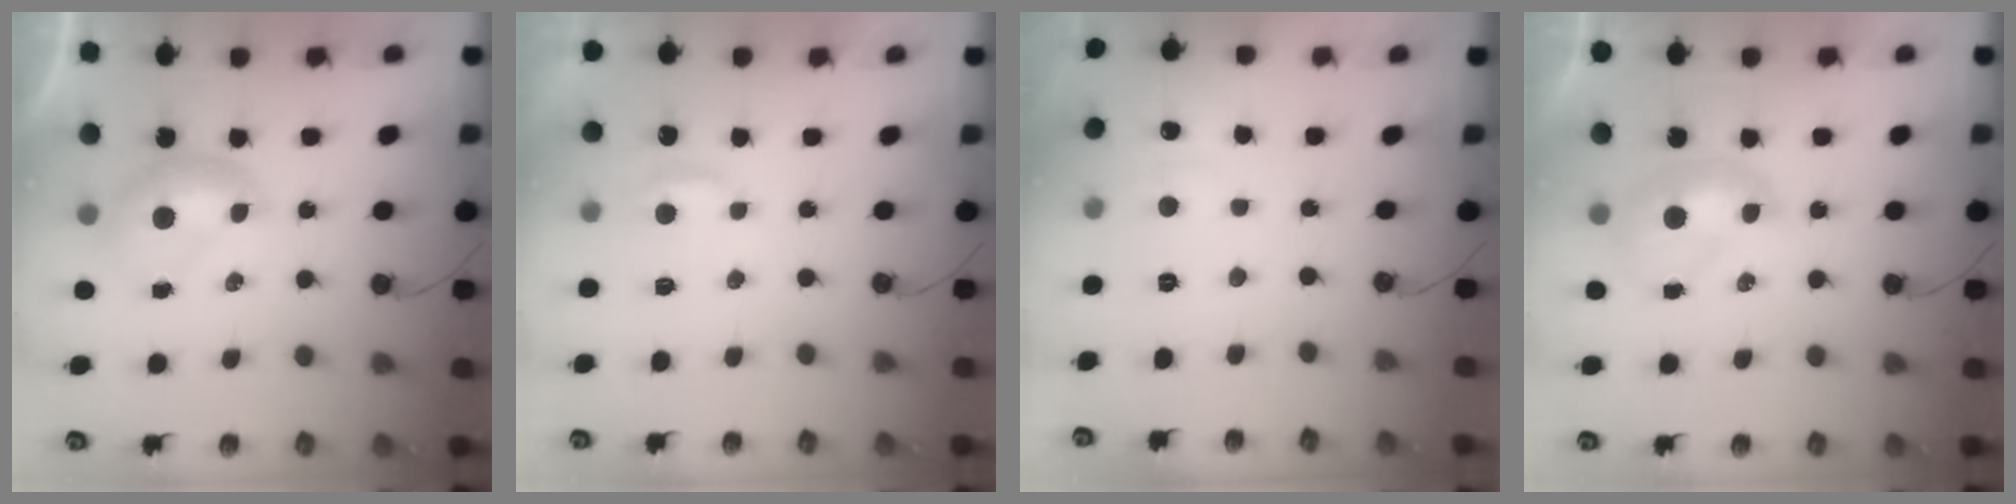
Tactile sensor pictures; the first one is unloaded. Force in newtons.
{"total": 1.5, "press": 1.5, "slide": 0.3}
{"total": 2.3, "press": 2.3, "slide": 0.4}
{"total": 1.3, "press": 1.3, "slide": 0.1}